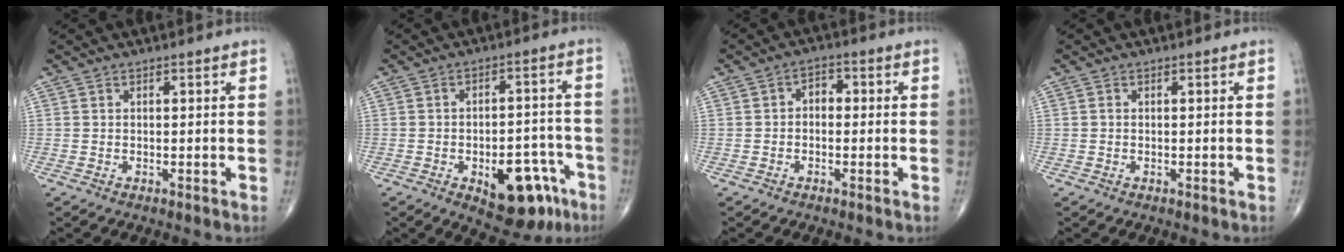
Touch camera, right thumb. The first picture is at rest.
{"total": 13.8, "force": [-6.5, 7.0, 10.0], "torque": [-0.101, 0.044, -0.078]}
{"total": 3.3, "force": [-0.4, 2.4, 2.2], "torque": [-0.015, 0.013, -0.020]}
{"total": 0.0}